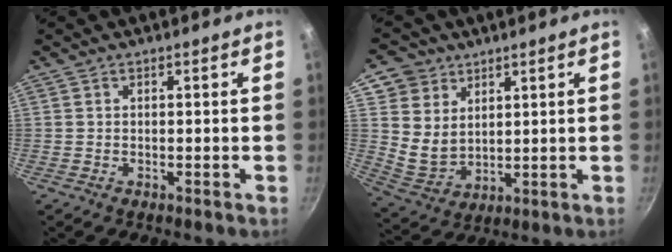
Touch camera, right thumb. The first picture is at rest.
{"total": 9.3, "force": [4.6, 7.6, 2.9], "torque": [-0.022, -0.018, 0.099]}